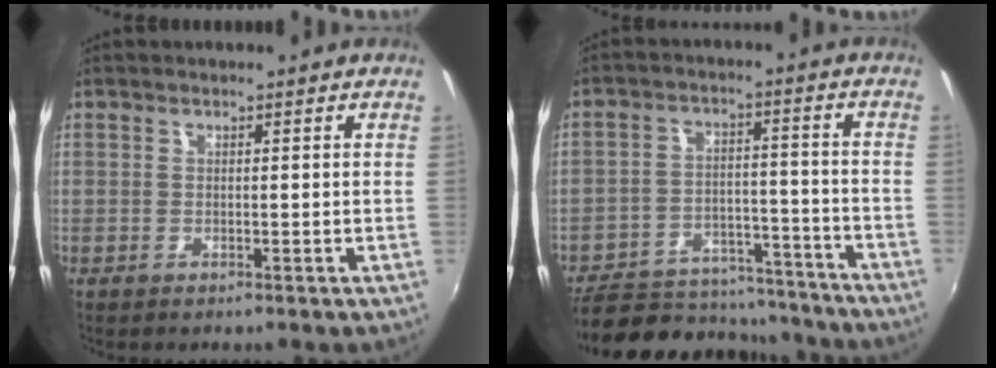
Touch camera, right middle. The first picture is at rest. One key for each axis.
{"total": 18.8, "fx": -15.9, "fy": 8.1, "fz": 5.9, "tx": -0.130, "ty": 0.029, "tz": -0.205}